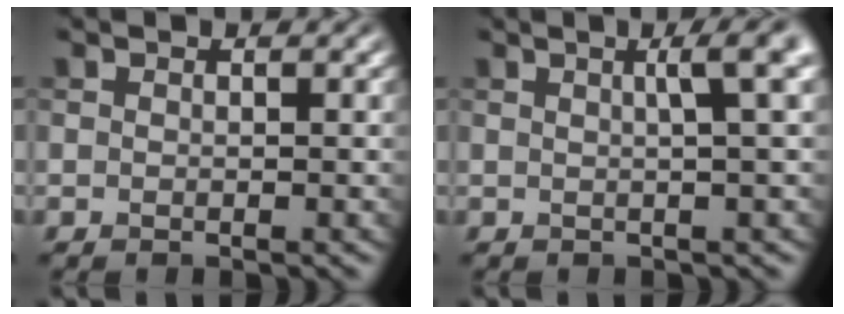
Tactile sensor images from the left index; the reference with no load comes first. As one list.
[{"total": 4.1, "force": [1.2, 1.0, 3.8], "torque": [-0.035, 0.018, 0.009]}]